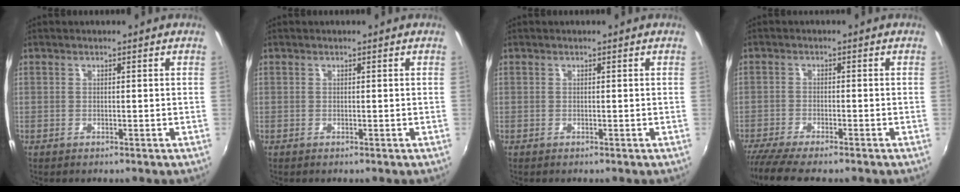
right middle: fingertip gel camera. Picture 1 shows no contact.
{"total": 0.0}
{"total": 0.0}
{"total": 7.5, "force": [-6.5, 0.5, 3.7], "torque": [-0.092, -0.033, -0.113]}